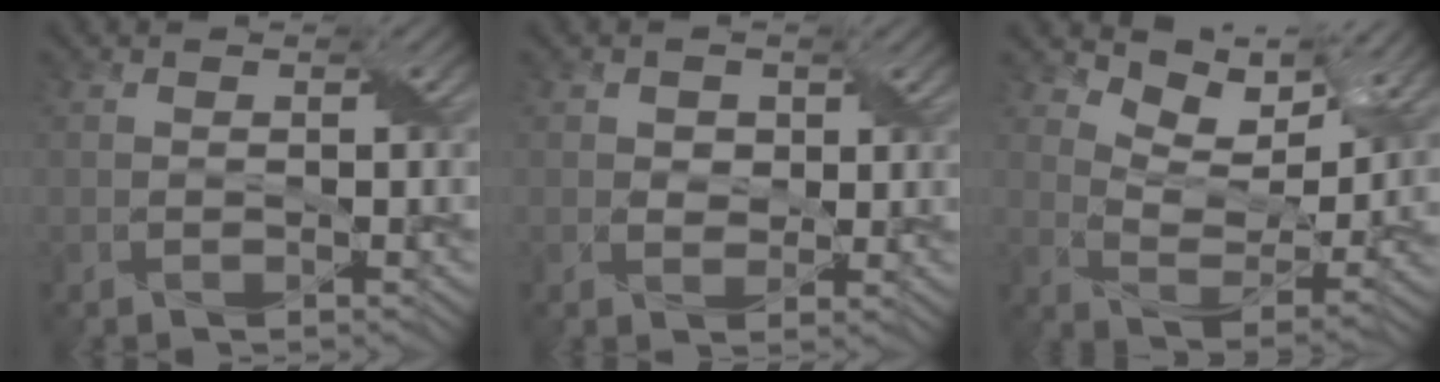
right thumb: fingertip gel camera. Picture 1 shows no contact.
{"total": 2.1, "force": [0.8, 1.8, 0.7], "torque": [-0.022, -0.001, 0.006]}
{"total": 9.0, "force": [6.7, 3.8, 4.8], "torque": [-0.103, -0.008, 0.115]}